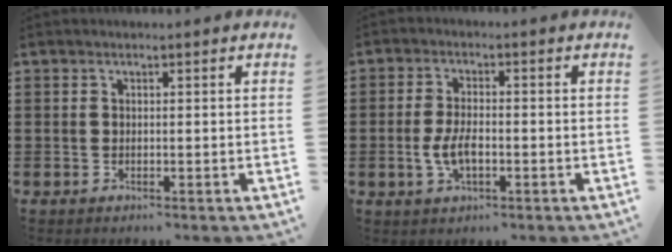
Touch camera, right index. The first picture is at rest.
{"total": 4.8, "force": [-1.1, 2.3, 4.1], "torque": [-0.093, -0.001, -0.025]}